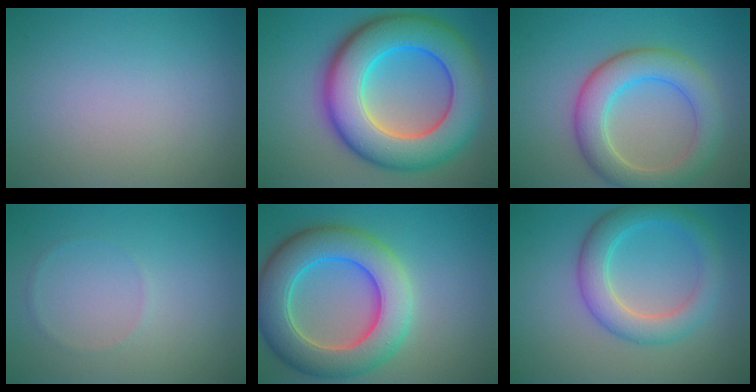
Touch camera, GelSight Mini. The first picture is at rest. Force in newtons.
{"total": 12.7, "press": 12.7, "slide": 0.2}
{"total": 6.0, "press": 6.0, "slide": 0.3}
{"total": 0.5, "press": 0.5, "slide": 0.1}
{"total": 9.4, "press": 9.4, "slide": 0.5}
{"total": 4.7, "press": 4.7, "slide": 0.4}